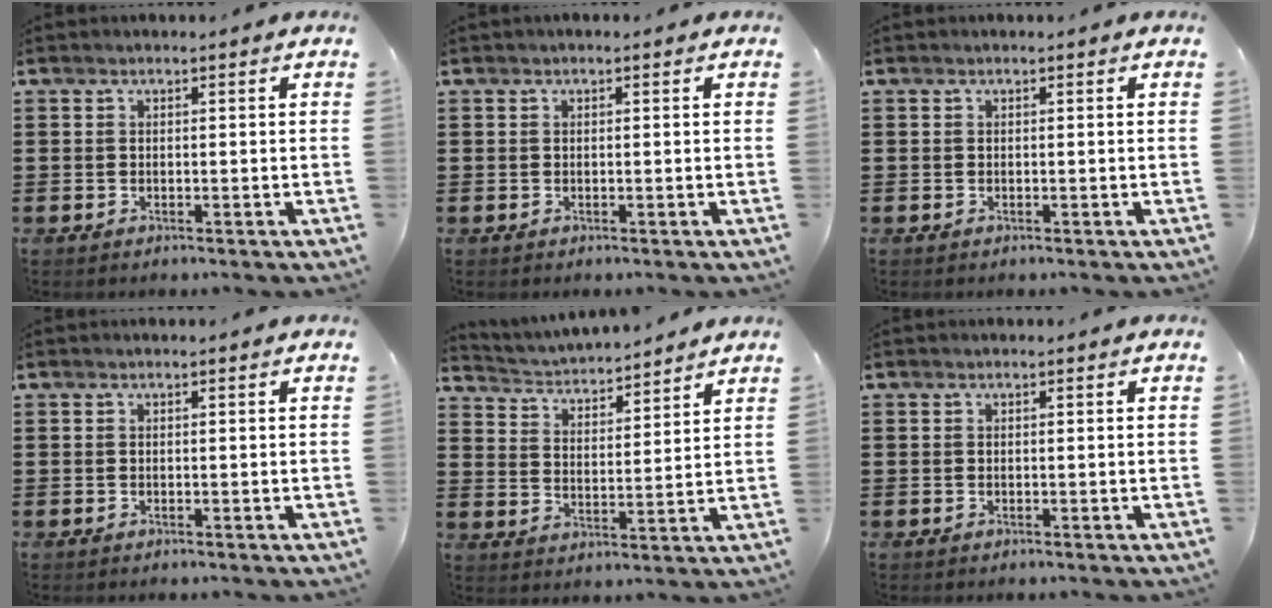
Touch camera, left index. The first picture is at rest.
{"total": 0.0}
{"total": 0.0}
{"total": 0.0}
{"total": 3.5, "force": [3.5, 0.0, 0.2], "torque": [-0.024, -0.030, 0.055]}
{"total": 0.0}